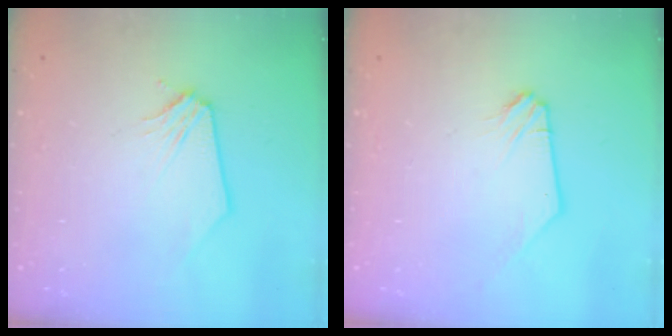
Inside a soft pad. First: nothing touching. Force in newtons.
{"total": 1.0, "press": 1.0, "slide": 0.1}